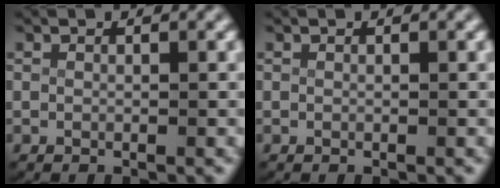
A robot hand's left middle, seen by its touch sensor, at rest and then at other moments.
{"total": 0.0}